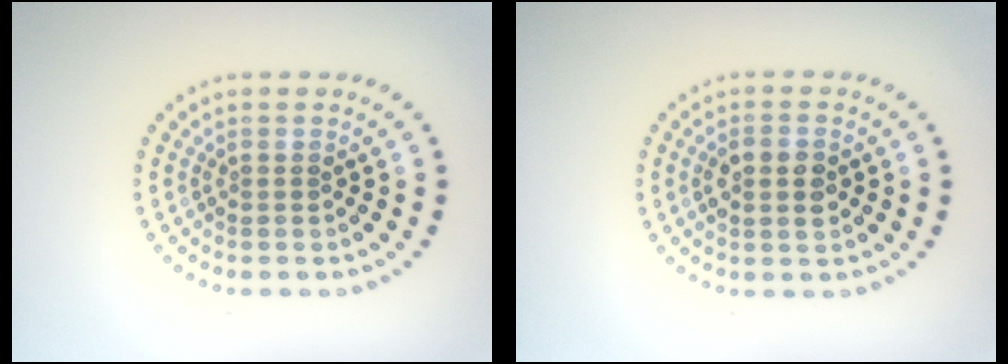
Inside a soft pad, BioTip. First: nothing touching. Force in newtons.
{"total": 2.5, "press": 2.5, "slide": 0.3}